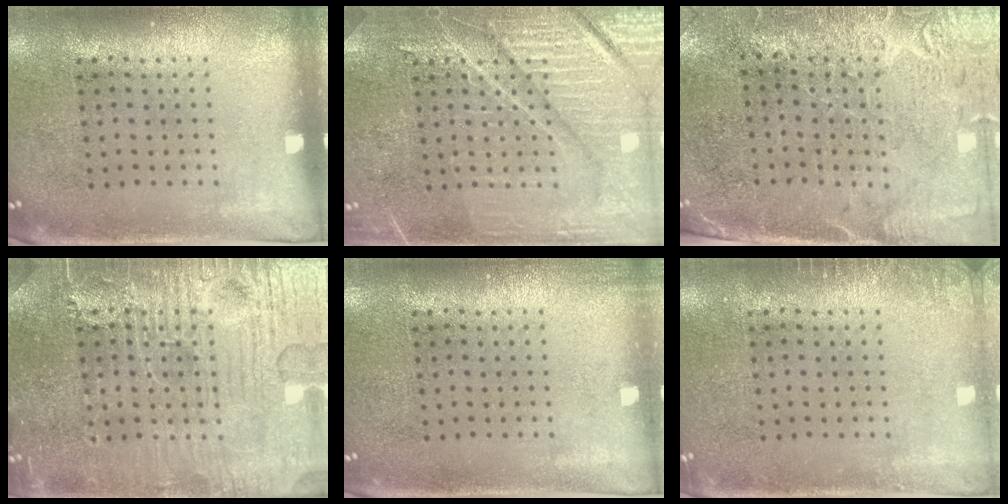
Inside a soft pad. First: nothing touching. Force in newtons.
{"total": 6.1, "press": 6.0, "slide": 0.8}
{"total": 2.8, "press": 2.5, "slide": 1.3}
{"total": 4.8, "press": 4.7, "slide": 0.5}
{"total": 0.7, "press": 0.7, "slide": 0.0}
{"total": 1.1, "press": 1.1, "slide": 0.2}